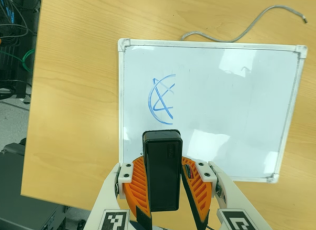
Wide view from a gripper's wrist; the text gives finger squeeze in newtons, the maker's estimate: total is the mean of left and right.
{"total": 6.8, "left": 7.2, "right": 6.3}